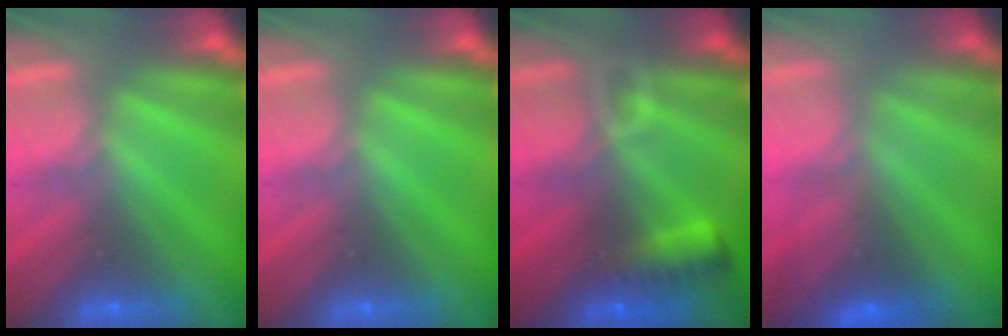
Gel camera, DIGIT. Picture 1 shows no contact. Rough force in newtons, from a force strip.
{"total": 0.0}
{"total": 7.4}
{"total": 2.9}